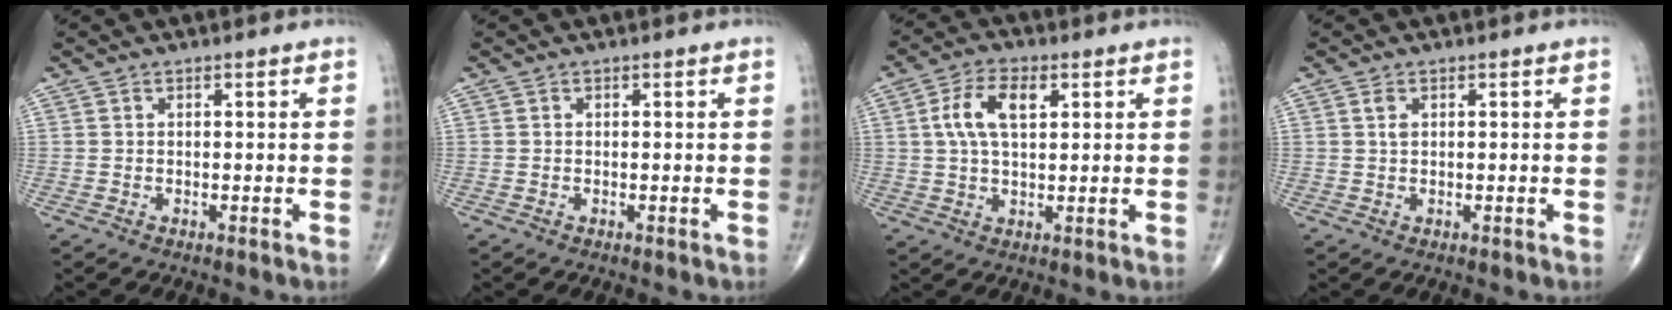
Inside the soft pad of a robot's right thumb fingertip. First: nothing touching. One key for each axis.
{"total": 0.0}
{"total": 8.3, "fx": 2.3, "fy": 4.3, "fz": 6.7, "tx": -0.126, "ty": 0.008, "tz": 0.040}
{"total": 1.5, "fx": 0.5, "fy": 0.8, "fz": 1.1, "tx": -0.023, "ty": 0.004, "tz": 0.013}